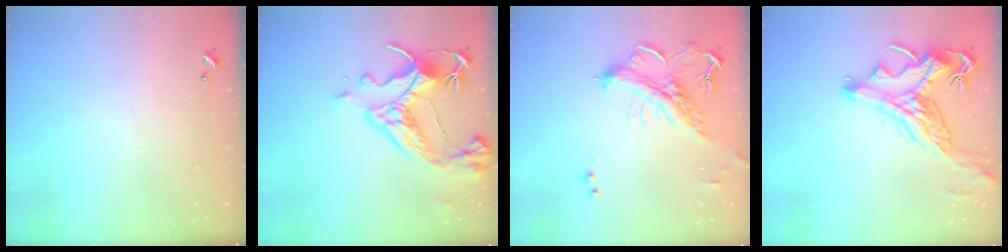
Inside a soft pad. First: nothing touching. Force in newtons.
{"total": 10.7, "press": 10.5, "slide": 1.8}
{"total": 2.3, "press": 1.9, "slide": 1.3}
{"total": 4.1, "press": 3.7, "slide": 1.6}